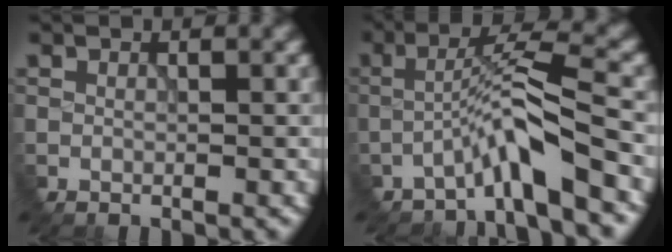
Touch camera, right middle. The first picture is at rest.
{"total": 4.6, "force": [-3.0, 0.0, 3.5], "torque": [-0.065, 0.021, -0.064]}